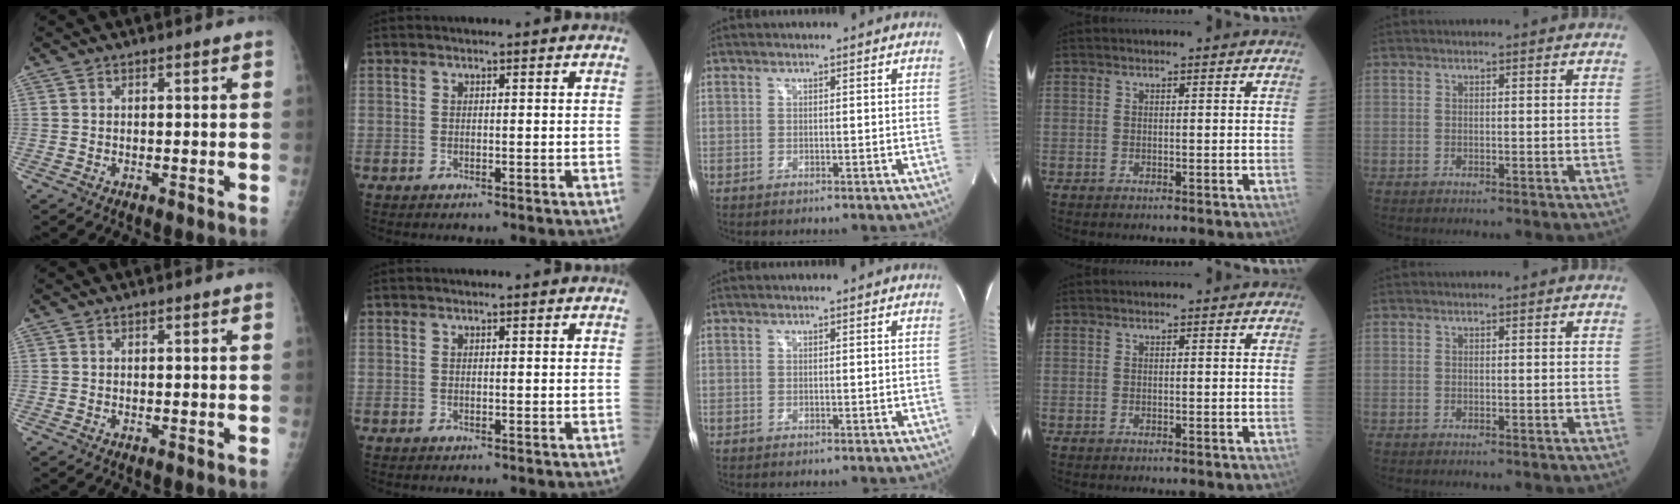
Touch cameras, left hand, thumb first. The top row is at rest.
{}